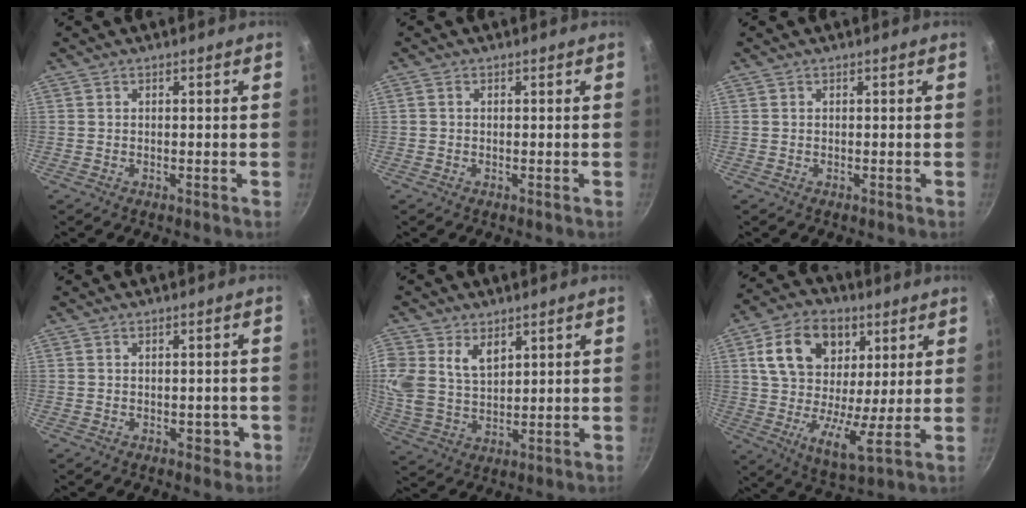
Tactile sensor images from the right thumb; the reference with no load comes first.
{"total": 0.5, "force": [0.0, 0.4, 0.3], "torque": [-0.006, 0.004, 0.000]}
{"total": 0.0}
{"total": 2.5, "force": [-0.8, 1.7, 1.7], "torque": [0.004, 0.009, -0.007]}
{"total": 11.5, "force": [5.1, 7.9, 6.7], "torque": [-0.149, -0.009, 0.108]}
{"total": 17.7, "force": [6.3, 11.0, 12.2], "torque": [-0.194, -0.021, 0.097]}